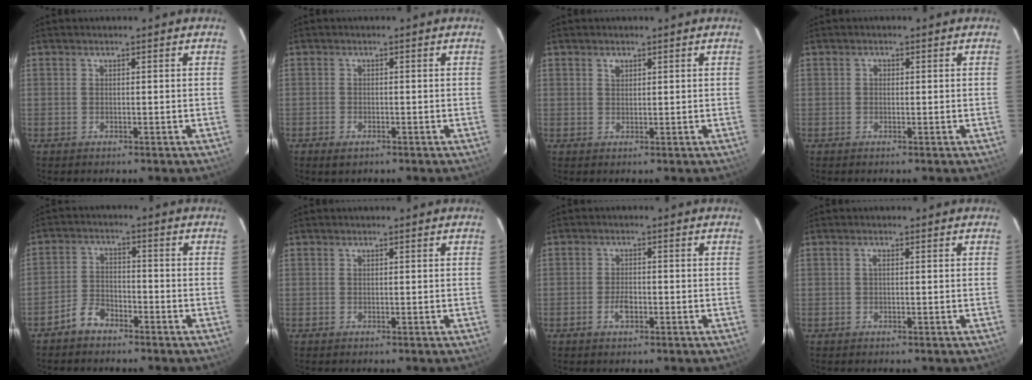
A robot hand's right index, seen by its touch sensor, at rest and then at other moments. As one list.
[{"total": 2.0, "force": [-1.3, 1.2, 0.9], "torque": [-0.021, -0.003, -0.025]}, {"total": 1.2, "force": [0.7, 0.9, 0.6], "torque": [-0.009, 0.003, 0.012]}, {"total": 0.8, "force": [0.0, 0.7, 0.3], "torque": [-0.003, 0.003, -0.002]}, {"total": 4.7, "force": [-3.7, 2.4, 1.7], "torque": [-0.050, 0.014, -0.070]}, {"total": 0.0}, {"total": 2.8, "force": [-1.3, 1.5, 2.1], "torque": [-0.041, 0.000, -0.022]}, {"total": 0.7, "force": [0.1, 0.2, 0.7], "torque": [-0.014, 0.004, -0.001]}]